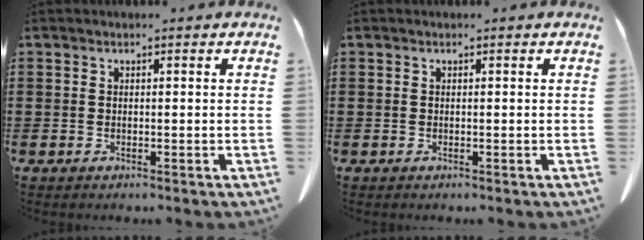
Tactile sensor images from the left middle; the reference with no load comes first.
{"total": 0.0}